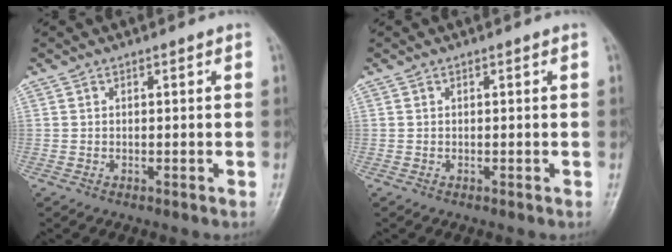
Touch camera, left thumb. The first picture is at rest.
{"total": 0.0}